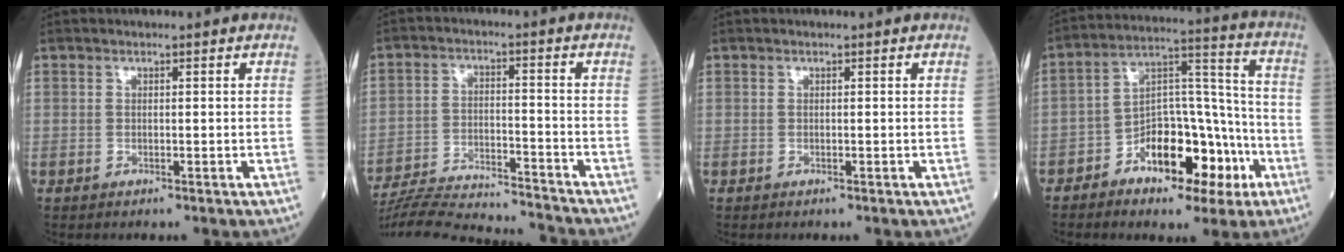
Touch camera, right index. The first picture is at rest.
{"total": 17.5, "force": [-16.9, 0.9, 4.5], "torque": [-0.093, -0.007, -0.260]}
{"total": 0.0}
{"total": 13.7, "force": [-6.5, 6.7, 10.0], "torque": [-0.160, 0.034, -0.092]}